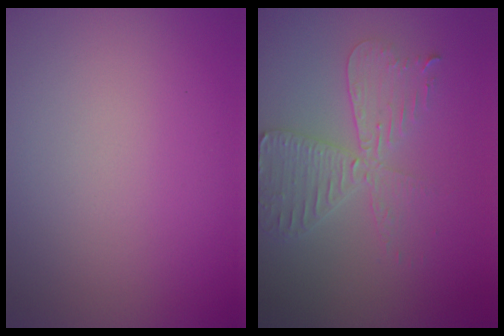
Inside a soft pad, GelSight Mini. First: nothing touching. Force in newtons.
{"total": 4.0, "press": 3.6, "slide": 1.8}